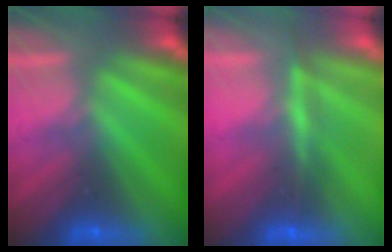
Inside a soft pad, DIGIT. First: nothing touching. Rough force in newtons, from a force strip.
{"total": 4.5}